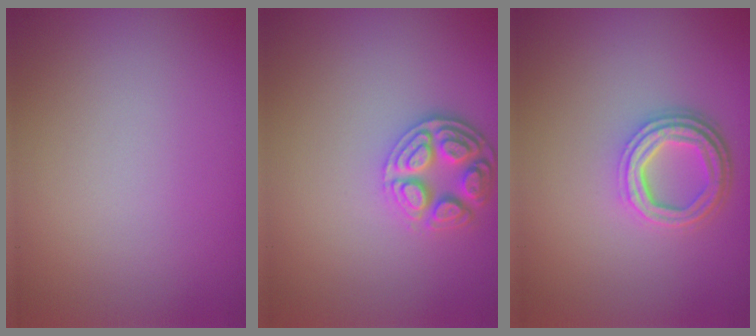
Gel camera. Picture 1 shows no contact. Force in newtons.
{"total": 3.4, "press": 3.0, "slide": 1.6}
{"total": 4.1, "press": 3.2, "slide": 2.7}